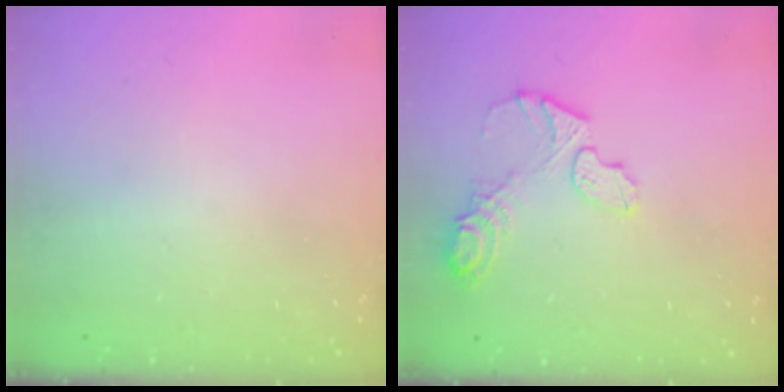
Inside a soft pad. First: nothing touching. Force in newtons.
{"total": 9.5, "press": 9.5, "slide": 1.0}